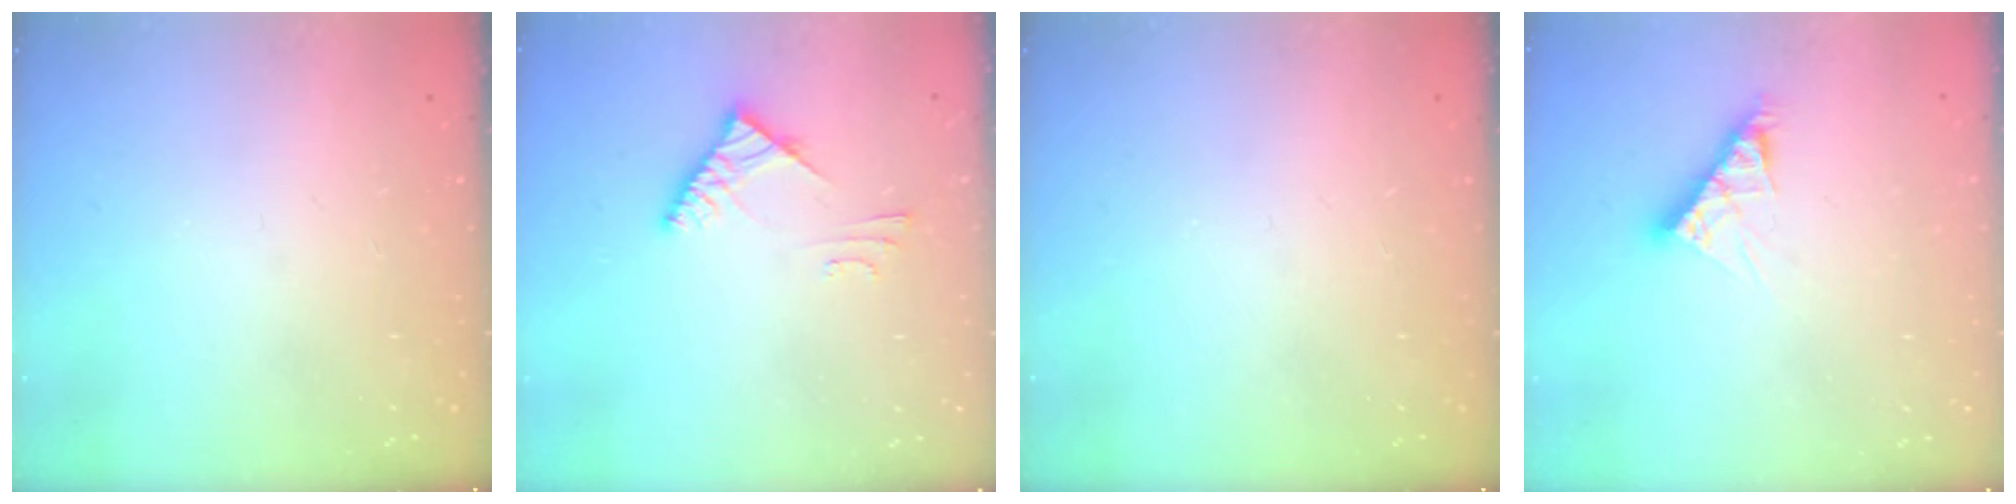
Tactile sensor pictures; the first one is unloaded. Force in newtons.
{"total": 4.4, "press": 4.3, "slide": 0.8}
{"total": 0.0}
{"total": 6.9, "press": 6.9, "slide": 0.6}